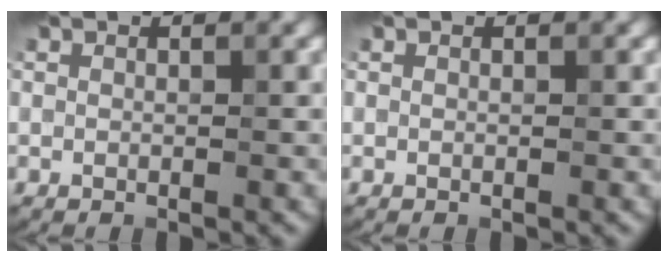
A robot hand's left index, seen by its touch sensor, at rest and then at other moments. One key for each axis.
{"total": 0.0}